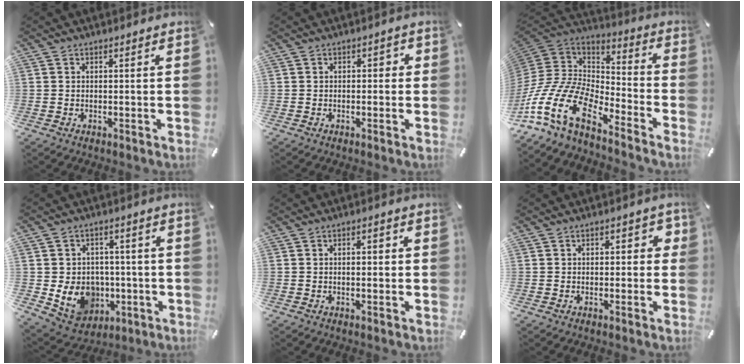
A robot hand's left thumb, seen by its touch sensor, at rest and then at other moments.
{"total": 1.5, "force": [-0.4, 1.0, 1.0], "torque": [-0.013, 0.007, -0.013]}
{"total": 19.7, "force": [-11.2, 9.4, 13.1], "torque": [-0.301, 0.023, -0.203]}
{"total": 11.1, "force": [-2.2, 10.0, 4.4], "torque": [-0.093, 0.005, -0.030]}
{"total": 2.6, "force": [-0.2, 1.4, 2.3], "torque": [-0.034, 0.006, -0.008]}
{"total": 3.2, "force": [-0.1, 2.3, 2.2], "torque": [-0.026, 0.006, -0.009]}